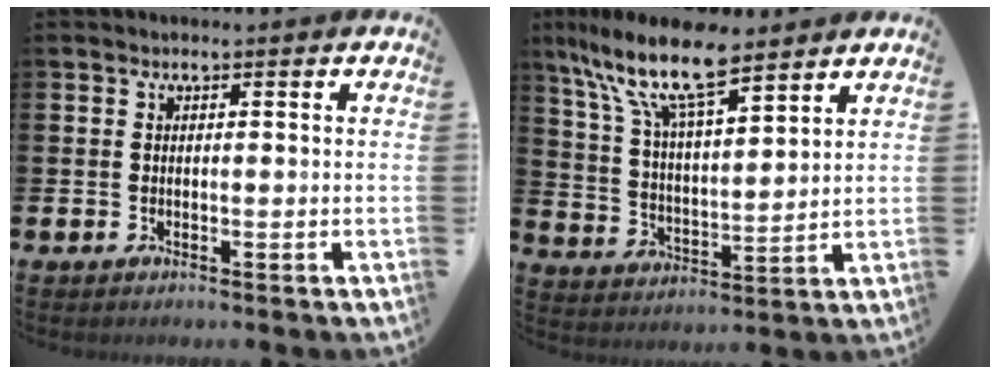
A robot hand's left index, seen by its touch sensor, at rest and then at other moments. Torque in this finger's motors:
{"motor_torque": [1.26, -0.83, 1.05, 0.21]}